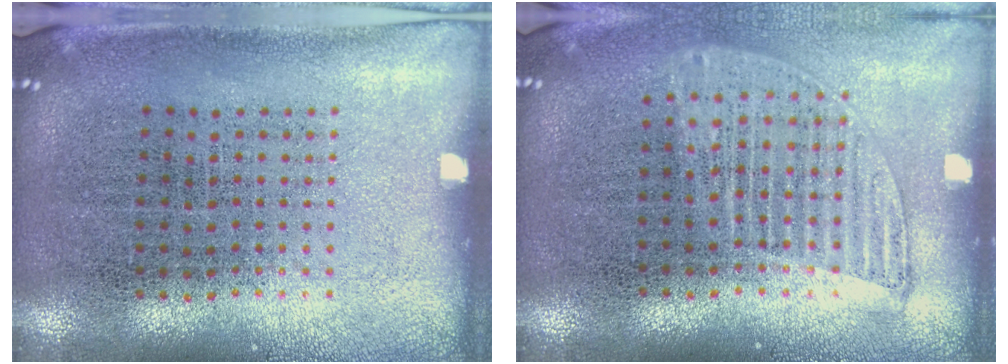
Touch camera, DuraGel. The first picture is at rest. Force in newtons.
{"total": 1.3, "press": 1.1, "slide": 0.6}